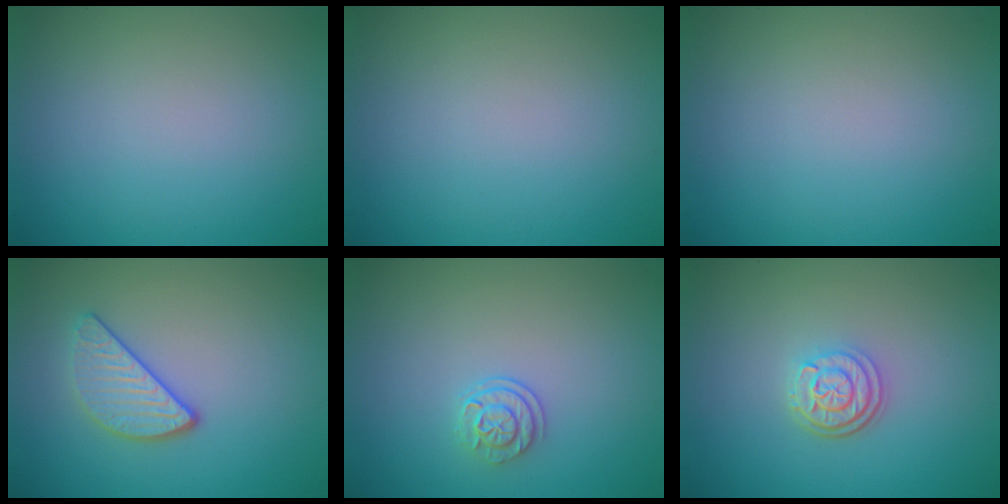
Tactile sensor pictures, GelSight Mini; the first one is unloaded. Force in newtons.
{"total": 0.0}
{"total": 0.0}
{"total": 3.0, "press": 2.6, "slide": 1.3}
{"total": 1.9, "press": 1.6, "slide": 1.1}
{"total": 3.1, "press": 2.5, "slide": 1.8}